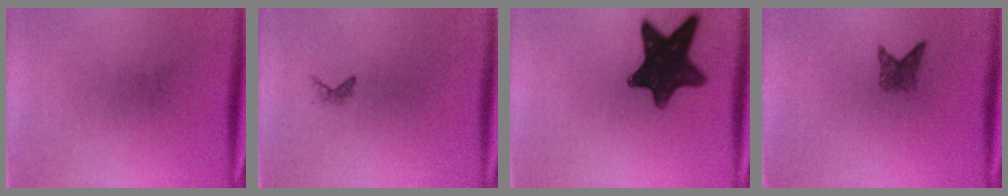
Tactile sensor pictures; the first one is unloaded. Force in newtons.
{"total": 0.6}
{"total": 12.4}
{"total": 2.1}